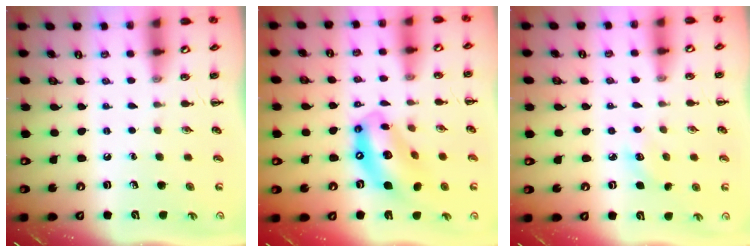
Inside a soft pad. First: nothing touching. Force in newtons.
{"total": 13.9, "press": 13.4, "slide": 3.8}
{"total": 4.0, "press": 3.8, "slide": 1.1}